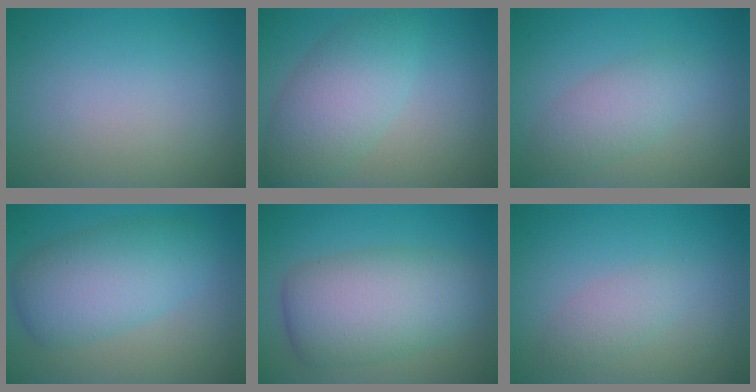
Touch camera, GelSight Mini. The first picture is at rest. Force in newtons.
{"total": 5.3, "press": 5.3, "slide": 0.1}
{"total": 2.9, "press": 2.9, "slide": 0.1}
{"total": 6.5, "press": 6.5, "slide": 0.1}
{"total": 7.5, "press": 7.5, "slide": 0.1}
{"total": 1.9, "press": 1.9, "slide": 0.0}